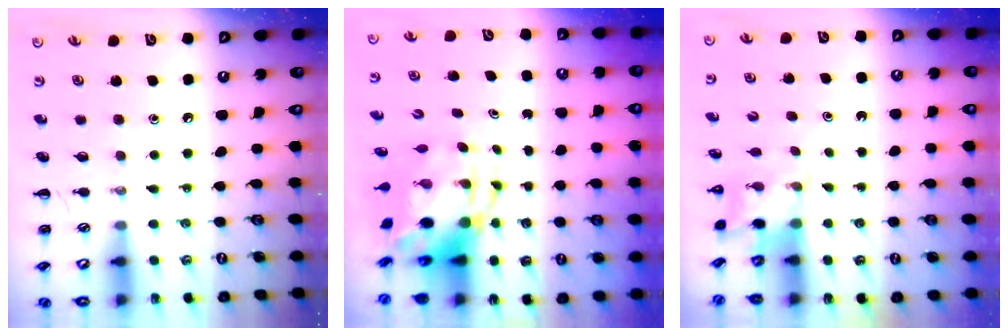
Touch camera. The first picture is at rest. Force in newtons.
{"total": 6.2, "press": 6.0, "slide": 1.8}
{"total": 1.9, "press": 1.8, "slide": 0.6}